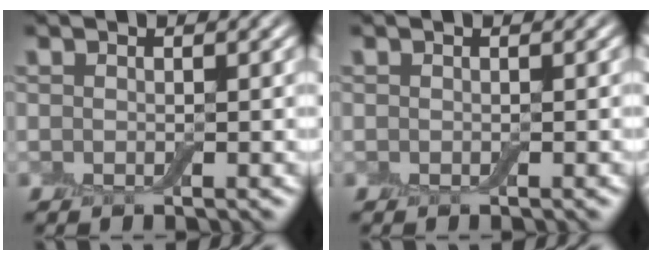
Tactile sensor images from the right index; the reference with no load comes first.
{"total": 0.0}